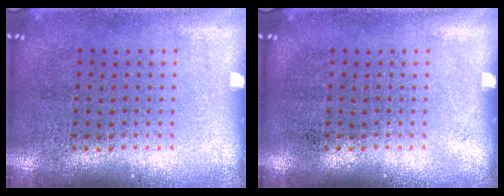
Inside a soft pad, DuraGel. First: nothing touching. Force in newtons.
{"total": 0.0}